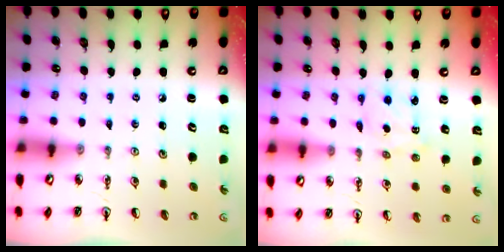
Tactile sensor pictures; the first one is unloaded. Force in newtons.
{"total": 2.2, "press": 2.1, "slide": 0.5}